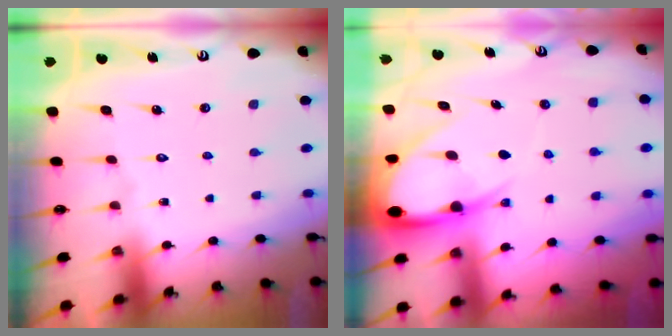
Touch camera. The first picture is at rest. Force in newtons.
{"total": 9.8, "press": 9.7, "slide": 1.1}